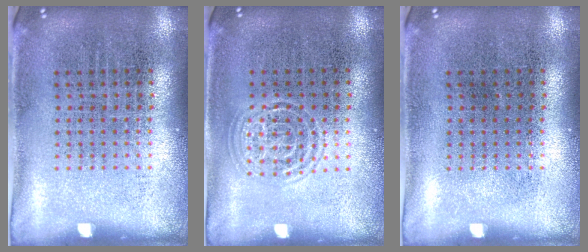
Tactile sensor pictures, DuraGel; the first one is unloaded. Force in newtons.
{"total": 1.4, "press": 1.3, "slide": 0.3}
{"total": 0.0}